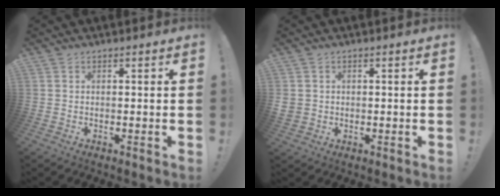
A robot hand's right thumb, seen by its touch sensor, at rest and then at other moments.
{"total": 2.8, "force": [0.3, 2.7, 0.8], "torque": [-0.021, -0.001, 0.007]}